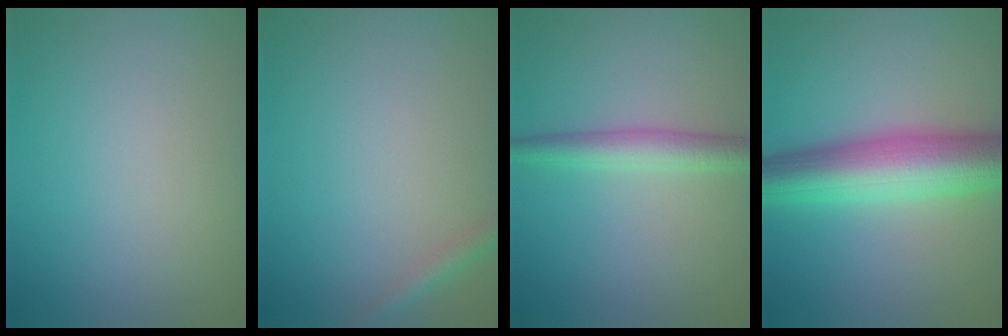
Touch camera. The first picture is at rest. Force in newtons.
{"total": 1.4, "press": 1.4, "slide": 0.1}
{"total": 2.9, "press": 2.9, "slide": 0.1}
{"total": 8.3, "press": 8.2, "slide": 0.2}